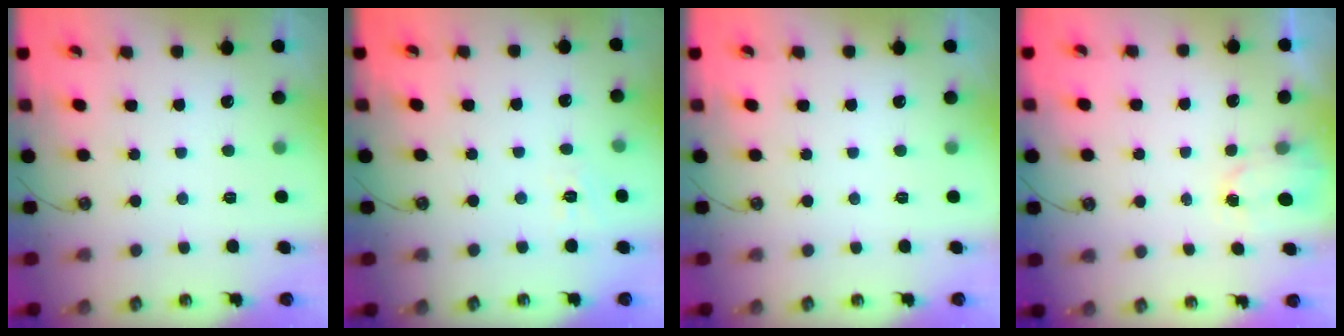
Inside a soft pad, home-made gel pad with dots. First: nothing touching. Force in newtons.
{"total": 3.9, "press": 3.9, "slide": 0.6}
{"total": 0.0}
{"total": 1.5, "press": 1.5, "slide": 0.3}